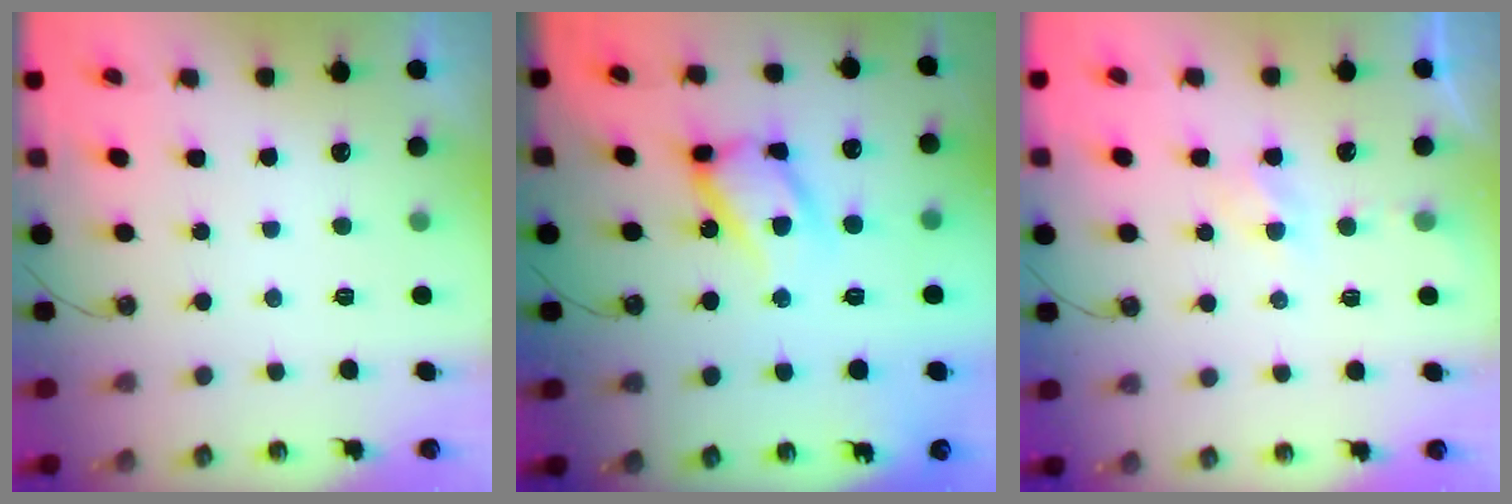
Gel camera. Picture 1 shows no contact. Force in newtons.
{"total": 15.3, "press": 15.2, "slide": 1.5}
{"total": 3.3, "press": 3.3, "slide": 0.5}